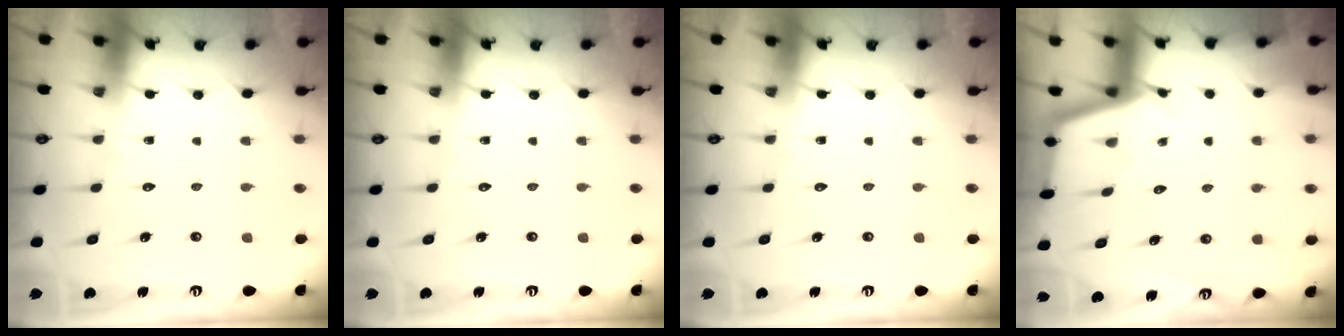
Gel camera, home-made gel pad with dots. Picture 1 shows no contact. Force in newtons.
{"total": 0.0}
{"total": 0.0}
{"total": 2.9, "press": 2.9, "slide": 0.3}